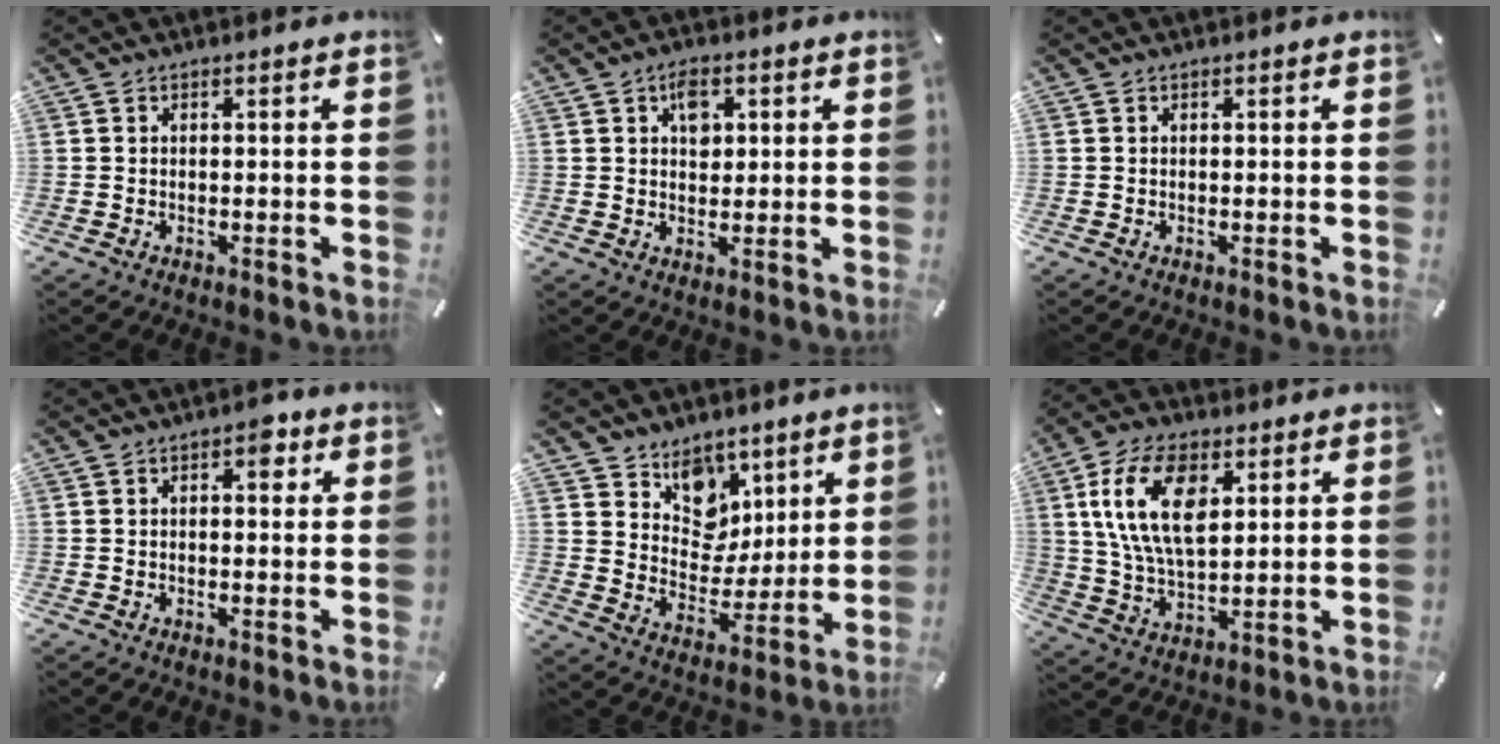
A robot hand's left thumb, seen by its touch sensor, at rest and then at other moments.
{"total": 4.8, "force": [1.6, 3.4, 3.0], "torque": [-0.032, -0.003, 0.020]}
{"total": 0.0}
{"total": 4.4, "force": [1.5, 2.4, 3.4], "torque": [-0.031, -0.007, 0.015]}
{"total": 10.7, "force": [5.5, 8.9, 2.1], "torque": [-0.028, -0.054, 0.107]}
{"total": 14.9, "force": [5.3, 8.6, 11.0], "torque": [-0.245, 0.006, 0.092]}